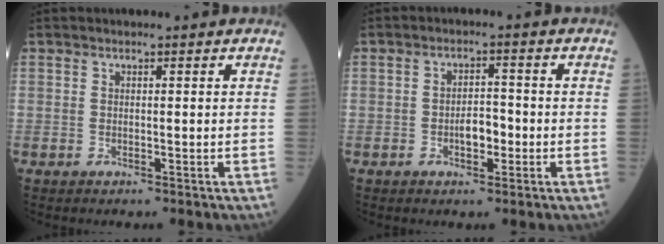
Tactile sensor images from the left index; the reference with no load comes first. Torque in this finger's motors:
{"motor_torque": [0.58, 0.28, 0.10, 0.05]}